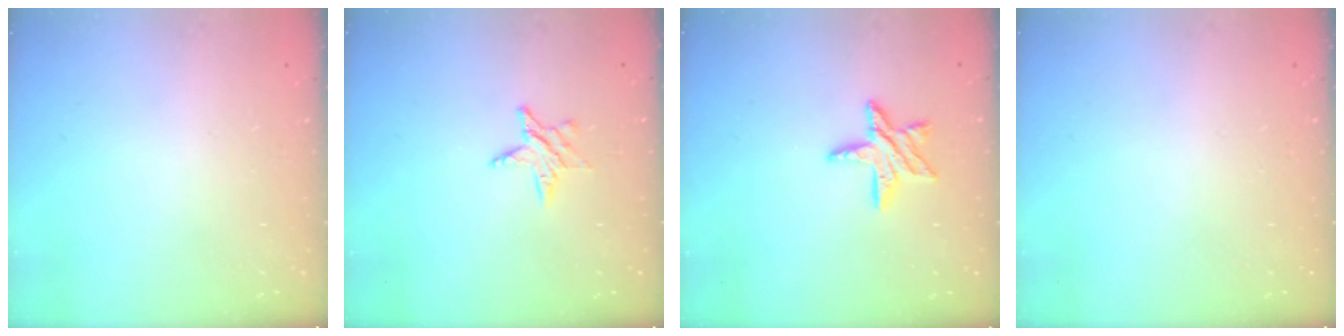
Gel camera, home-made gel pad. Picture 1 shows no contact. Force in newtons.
{"total": 5.0, "press": 5.0, "slide": 0.6}
{"total": 10.0, "press": 9.9, "slide": 0.9}
{"total": 0.0}